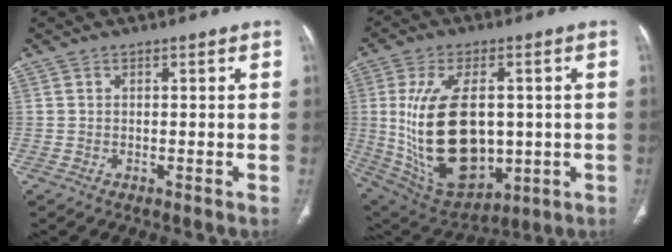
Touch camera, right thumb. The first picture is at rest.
{"total": 22.5, "force": [0.0, 13.0, 18.3], "torque": [-0.329, -0.013, 0.034]}